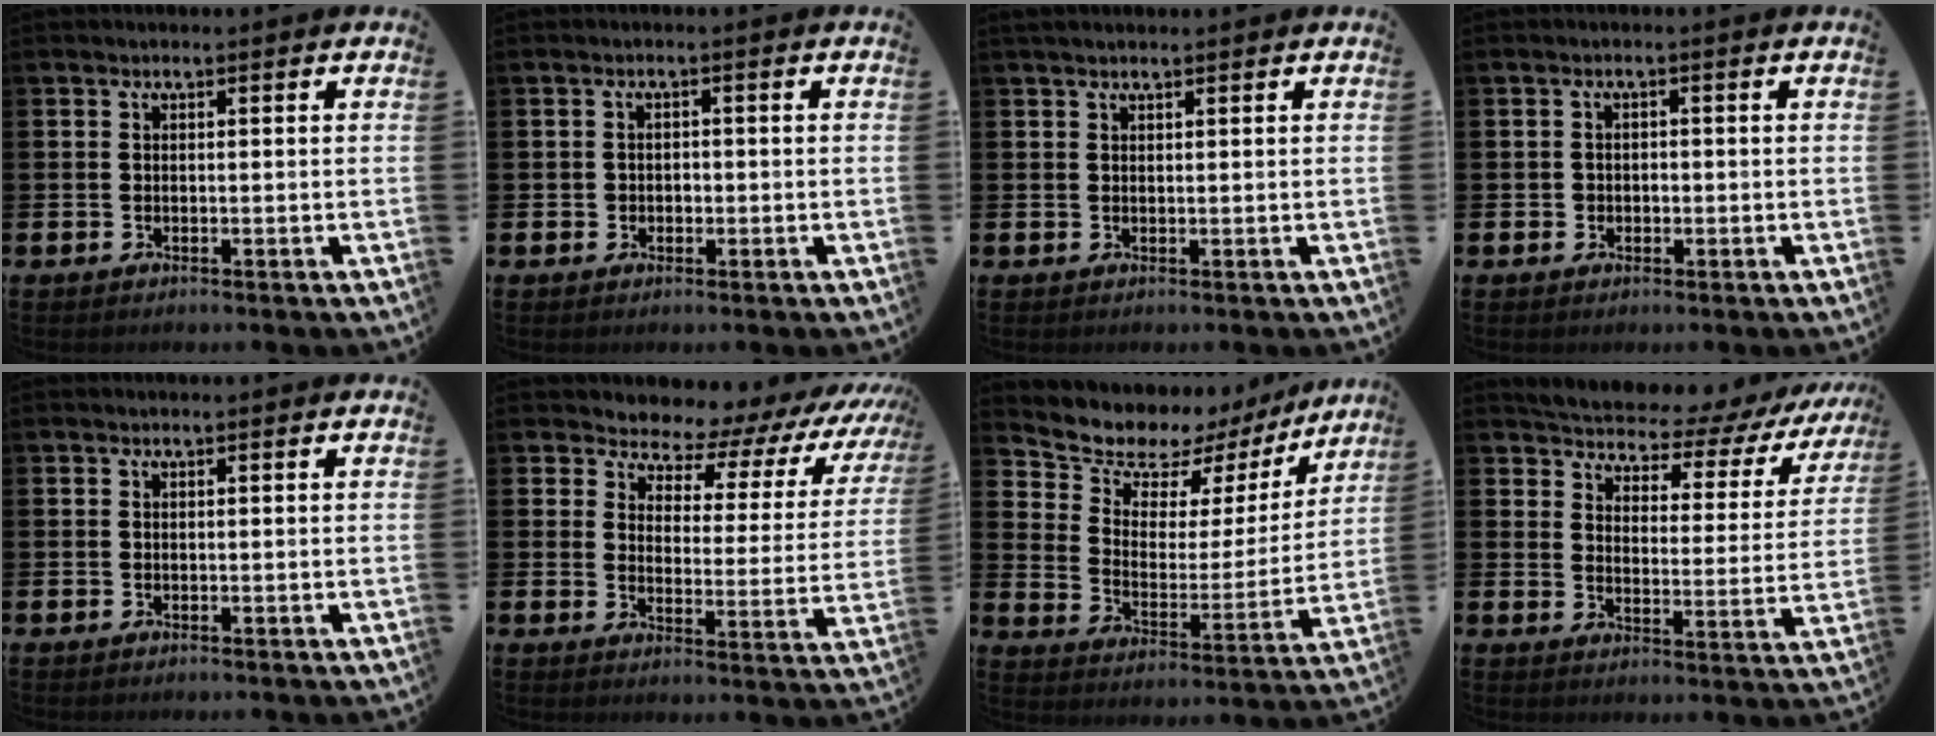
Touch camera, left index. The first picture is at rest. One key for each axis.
{"total": 1.2, "fx": 0.1, "fy": 1.1, "fz": 0.4, "tx": 0.006, "ty": 0.001, "tz": -0.005}
{"total": 1.2, "fx": 1.1, "fy": 0.2, "fz": 0.5, "tx": -0.001, "ty": -0.001, "tz": 0.019}
{"total": 1.1, "fx": 0.0, "fy": 1.0, "fz": 0.4, "tx": 0.007, "ty": -0.001, "tz": -0.005}
{"total": 0.0}
{"total": 5.0, "fx": 4.4, "fy": 2.2, "fz": 0.8, "tx": -0.025, "ty": -0.049, "tz": 0.064}
{"total": 9.7, "fx": 8.4, "fy": 4.1, "fz": 2.3, "tx": -0.077, "ty": -0.065, "tz": 0.147}
{"total": 5.0, "fx": 4.7, "fy": 1.5, "fz": 0.9, "tx": -0.035, "ty": -0.045, "tz": 0.072}